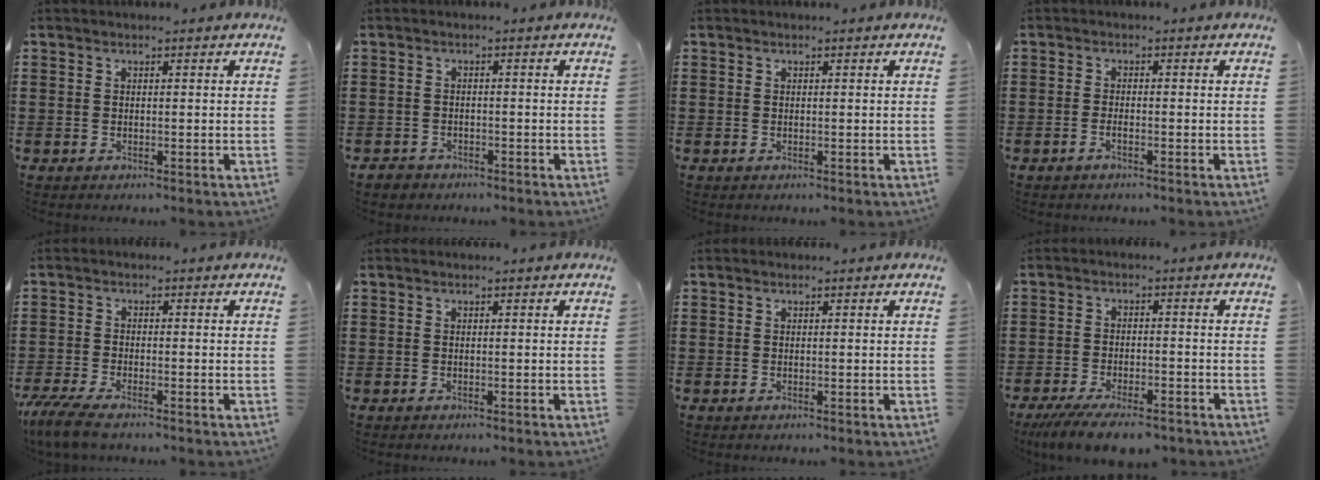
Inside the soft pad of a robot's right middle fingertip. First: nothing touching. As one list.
[{"total": 1.2, "force": [-1.1, 0.5, 0.0], "torque": [-0.005, 0.002, -0.025]}, {"total": 0.0}, {"total": 1.2, "force": [-0.8, 0.2, 0.9], "torque": [-0.018, -0.003, -0.013]}, {"total": 4.0, "force": [-3.3, 0.3, 2.1], "torque": [-0.063, -0.017, -0.071]}, {"total": 0.0}, {"total": 0.0}, {"total": 5.8, "force": [-4.9, 1.0, 2.9], "torque": [-0.064, -0.009, -0.095]}]